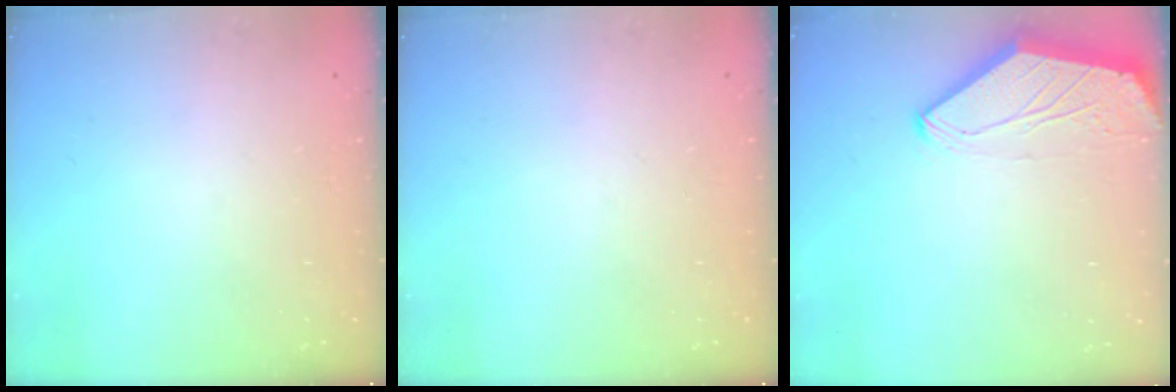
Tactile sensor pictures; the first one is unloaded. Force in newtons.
{"total": 0.0}
{"total": 0.0}